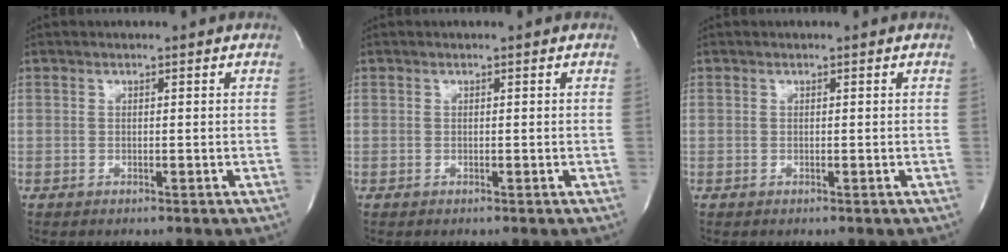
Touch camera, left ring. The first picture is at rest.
{"total": 0.0}
{"total": 0.0}